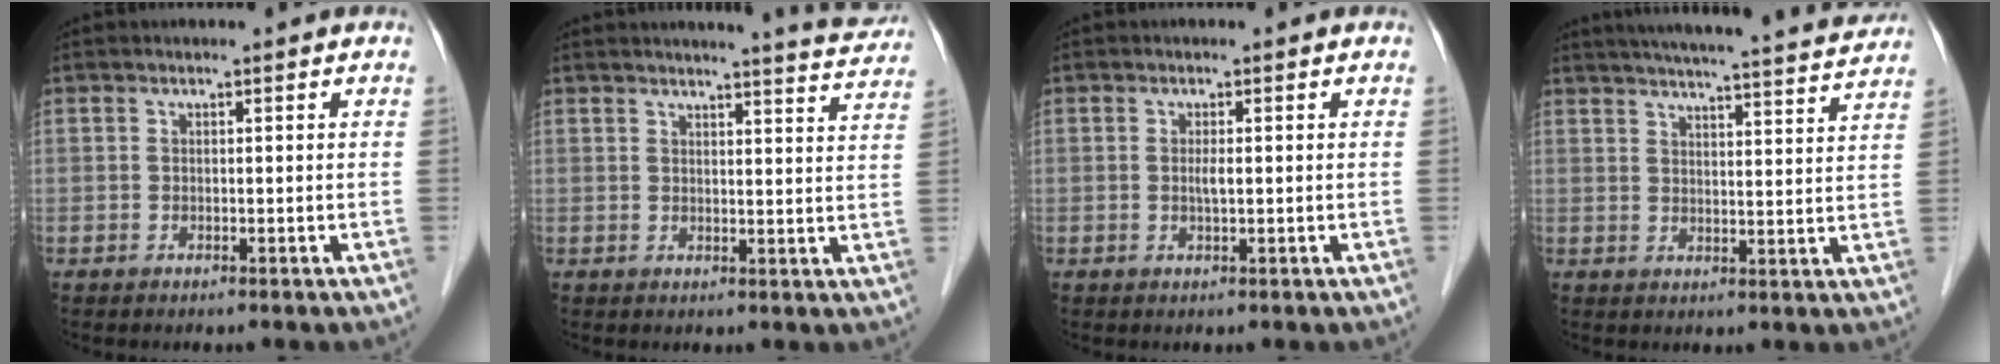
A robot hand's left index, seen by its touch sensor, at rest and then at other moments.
{"total": 9.4, "force": [9.1, -0.4, 2.2], "torque": [-0.029, -0.030, 0.090]}
{"total": 1.2, "force": [0.1, 0.1, 1.2], "torque": [-0.027, -0.001, 0.002]}
{"total": 22.0, "force": [20.4, 0.7, 8.3], "torque": [-0.128, -0.010, 0.256]}